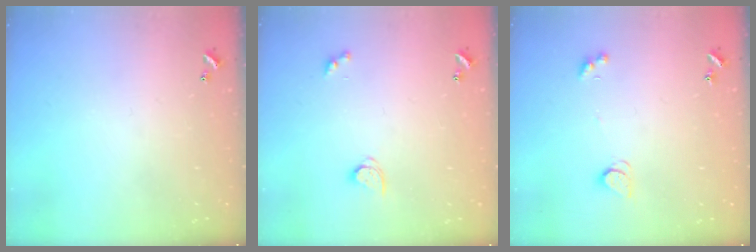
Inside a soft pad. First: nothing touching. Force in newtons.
{"total": 2.8, "press": 2.8, "slide": 0.3}
{"total": 2.6, "press": 2.6, "slide": 0.5}